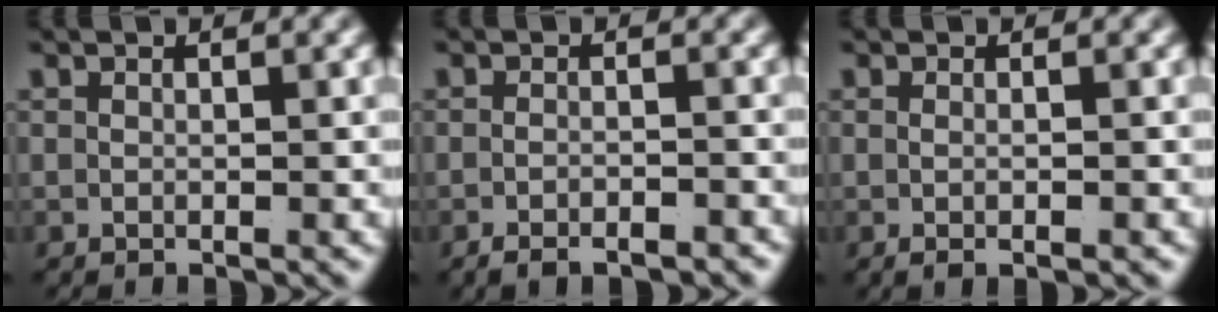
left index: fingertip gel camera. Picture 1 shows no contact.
{"total": 2.8, "force": [-2.7, 0.4, 0.8], "torque": [-0.011, -0.008, -0.041]}
{"total": 1.3, "force": [-0.8, -0.3, 1.0], "torque": [-0.018, -0.007, -0.007]}